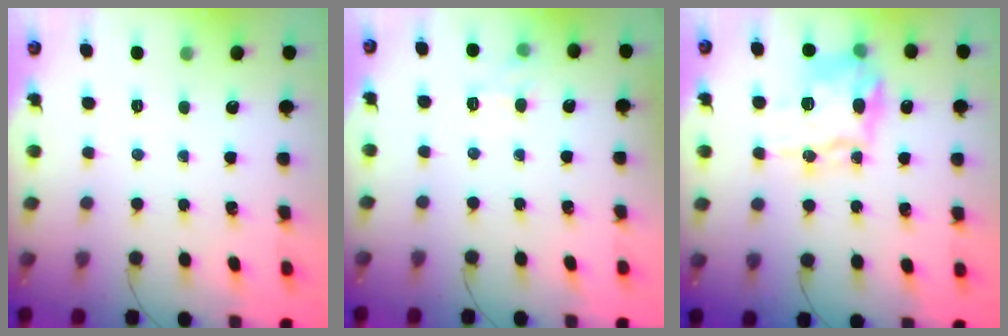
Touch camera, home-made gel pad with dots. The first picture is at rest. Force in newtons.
{"total": 8.1, "press": 7.8, "slide": 2.2}
{"total": 17.5, "press": 17.5, "slide": 0.7}